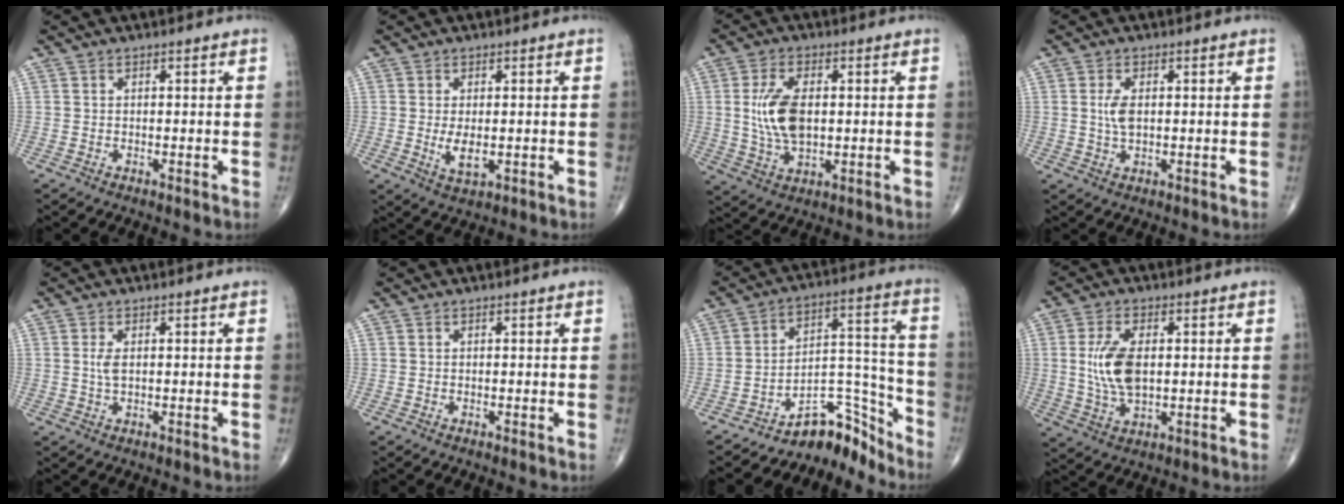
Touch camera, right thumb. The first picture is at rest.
{"total": 3.9, "force": [-0.3, 1.9, 3.4], "torque": [-0.062, -0.011, -0.002]}
{"total": 9.9, "force": [0.8, 5.2, 8.4], "torque": [-0.168, -0.006, 0.022]}
{"total": 3.6, "force": [0.4, 1.8, 3.1], "torque": [-0.068, -0.003, 0.009]}
{"total": 2.2, "force": [0.3, 1.0, 1.9], "torque": [-0.044, -0.001, 0.008]}
{"total": 0.0}
{"total": 10.7, "force": [-9.6, 4.2, 2.1], "torque": [0.004, 0.142, -0.161]}
{"total": 9.3, "force": [0.8, 4.8, 7.9], "torque": [-0.162, -0.006, 0.022]}